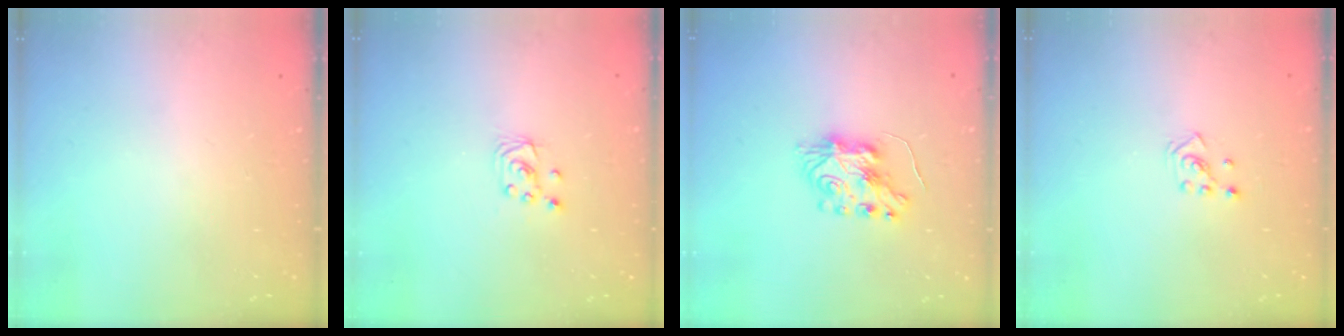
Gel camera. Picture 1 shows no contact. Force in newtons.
{"total": 2.7, "press": 2.7, "slide": 0.2}
{"total": 8.7, "press": 8.6, "slide": 0.9}
{"total": 2.1, "press": 1.9, "slide": 0.8}